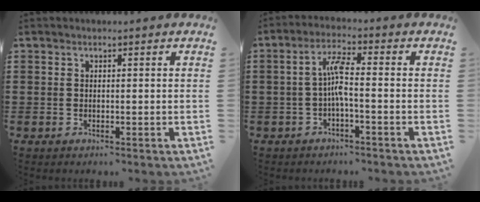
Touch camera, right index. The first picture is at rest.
{"total": 5.0, "force": [-0.9, 1.0, 4.8], "torque": [-0.097, 0.006, -0.023]}